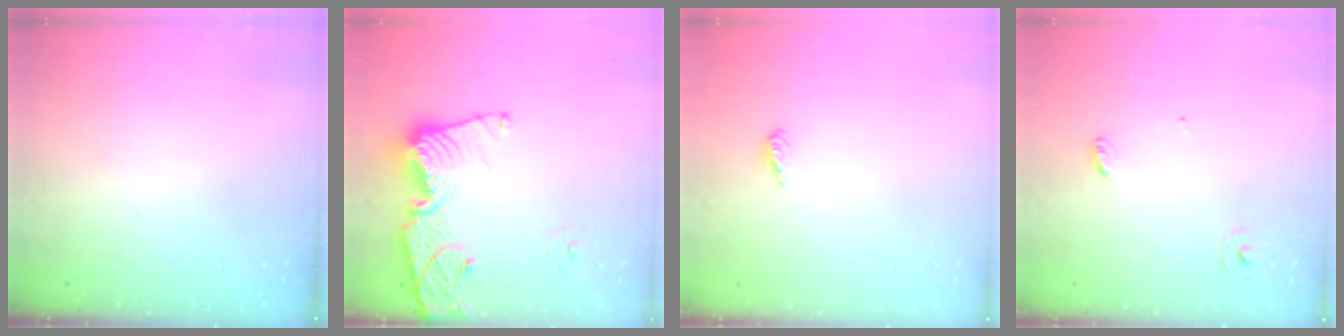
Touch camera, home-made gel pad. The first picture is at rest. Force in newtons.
{"total": 15.0, "press": 14.9, "slide": 2.0}
{"total": 2.7, "press": 2.7, "slide": 0.5}
{"total": 3.4, "press": 3.4, "slide": 0.3}